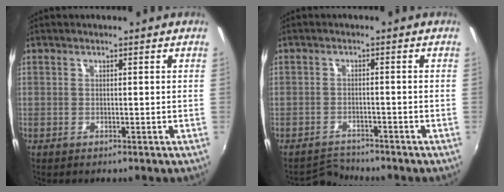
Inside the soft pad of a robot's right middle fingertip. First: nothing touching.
{"total": 3.3, "force": [-3.1, 0.7, -0.5], "torque": [-0.002, 0.004, -0.059]}